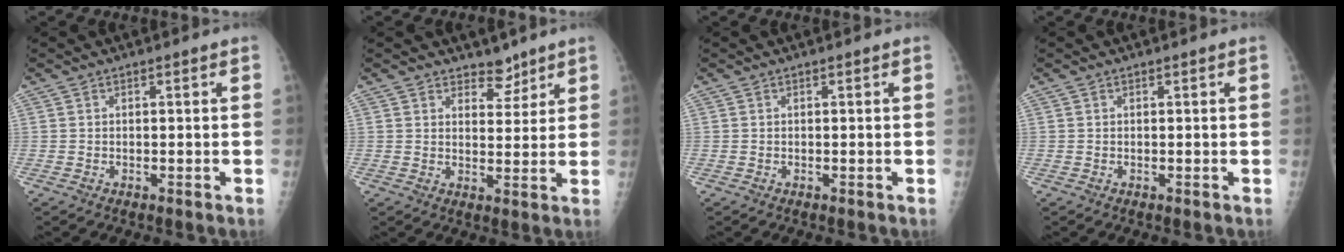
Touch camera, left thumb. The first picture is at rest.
{"total": 4.0, "force": [3.3, 2.2, 0.8], "torque": [0.013, -0.025, 0.051]}
{"total": 0.0}
{"total": 0.0}